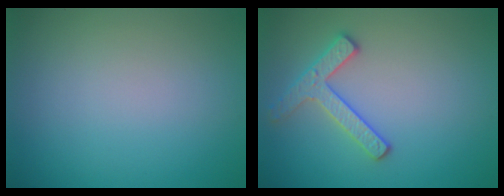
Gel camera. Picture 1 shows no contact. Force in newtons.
{"total": 2.5, "press": 2.5, "slide": 0.4}